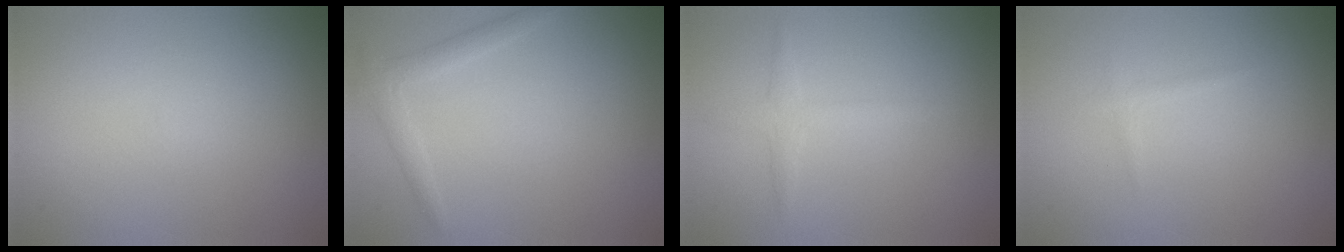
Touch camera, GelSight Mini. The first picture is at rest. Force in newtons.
{"total": 1.6, "press": 1.6, "slide": 0.1}
{"total": 1.7, "press": 1.7, "slide": 0.0}
{"total": 0.7, "press": 0.7, "slide": 0.0}